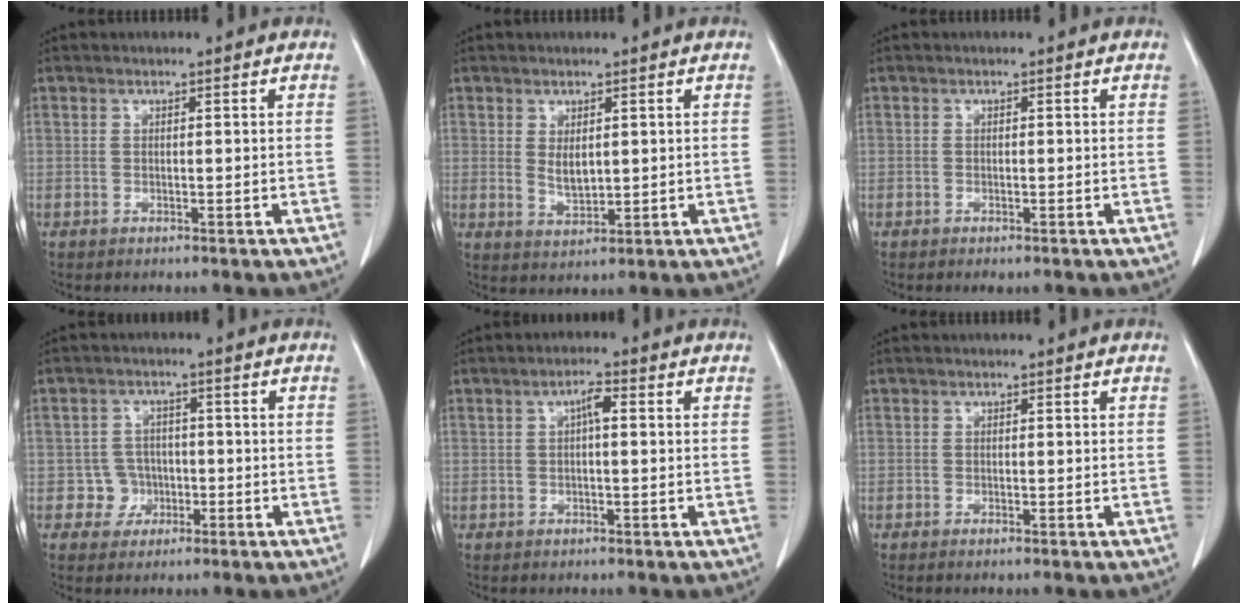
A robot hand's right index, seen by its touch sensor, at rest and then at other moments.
{"total": 3.1, "force": [0.7, 1.5, 2.6], "torque": [-0.048, -0.008, 0.021]}
{"total": 0.8, "force": [-0.6, 0.3, 0.5], "torque": [-0.009, -0.002, -0.005]}
{"total": 3.7, "force": [-1.2, 3.6, -0.1], "torque": [0.016, 0.015, -0.018]}
{"total": 2.4, "force": [0.4, 0.6, 2.3], "torque": [-0.042, 0.005, 0.005]}
{"total": 0.6, "force": [-0.5, -0.1, 0.3], "torque": [-0.007, -0.001, -0.009]}